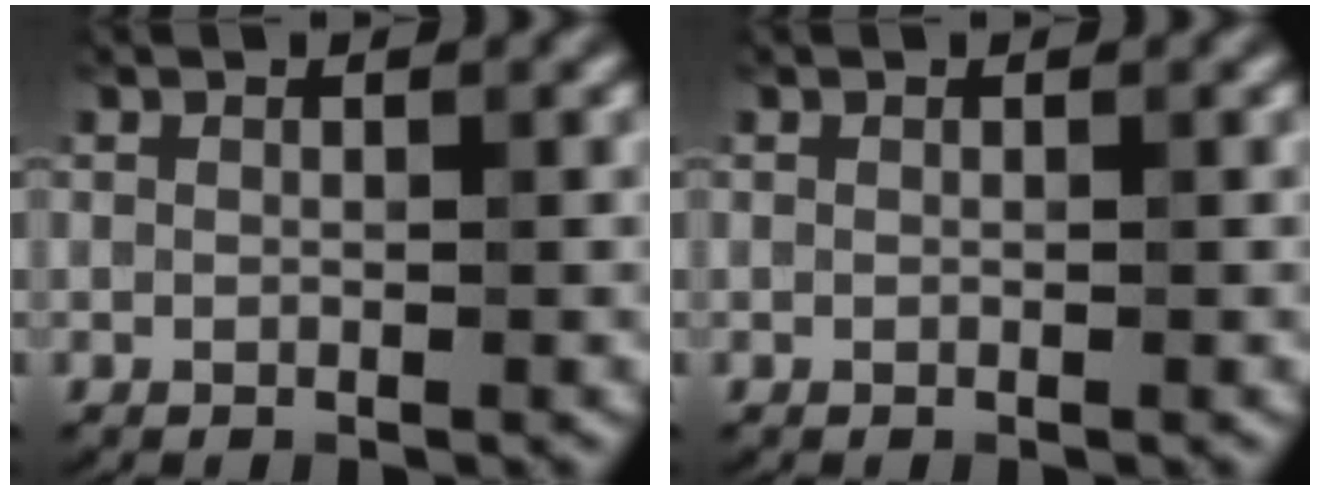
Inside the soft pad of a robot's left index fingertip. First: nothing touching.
{"total": 0.0}